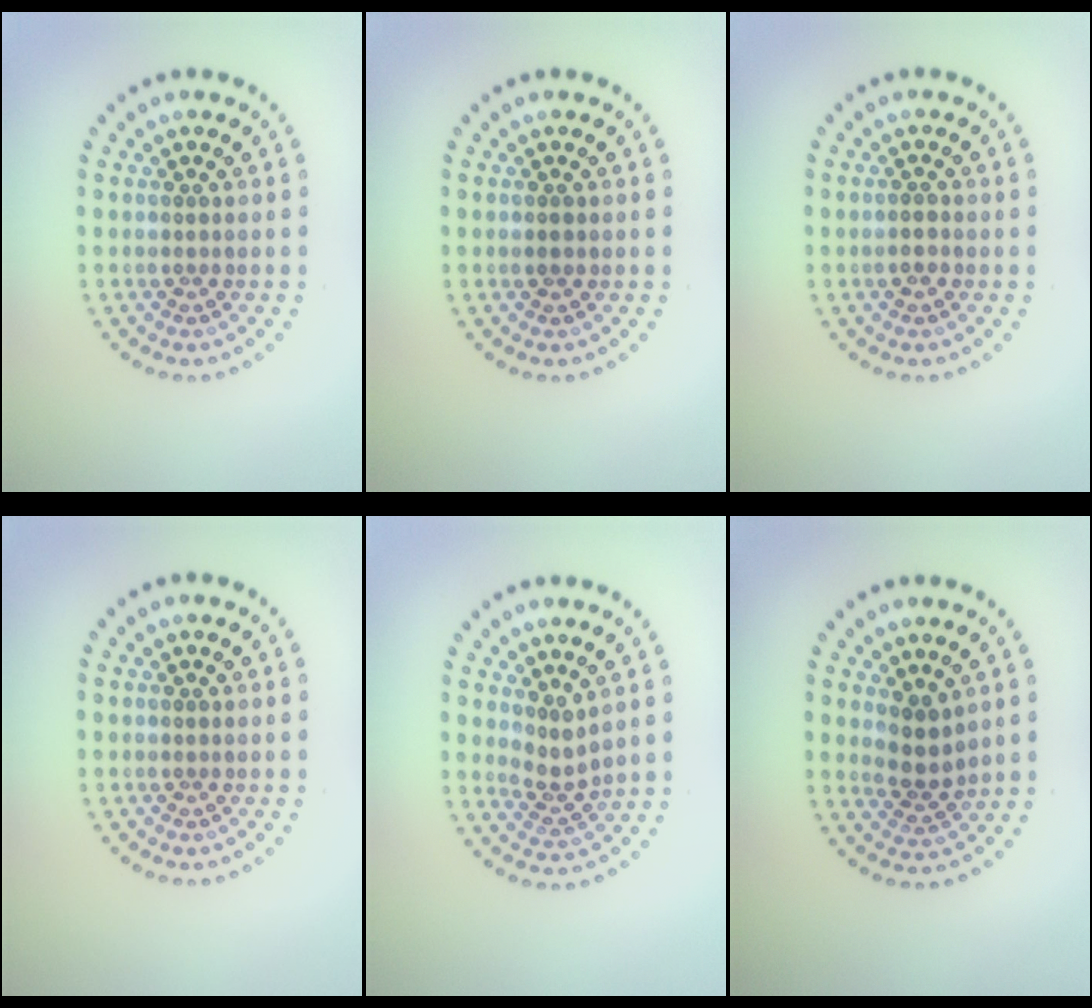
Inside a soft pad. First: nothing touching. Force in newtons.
{"total": 0.9, "press": 0.9, "slide": 0.0}
{"total": 1.2, "press": 1.2, "slide": 0.3}
{"total": 0.0}
{"total": 2.0, "press": 1.3, "slide": 1.5}
{"total": 2.5, "press": 2.1, "slide": 1.4}